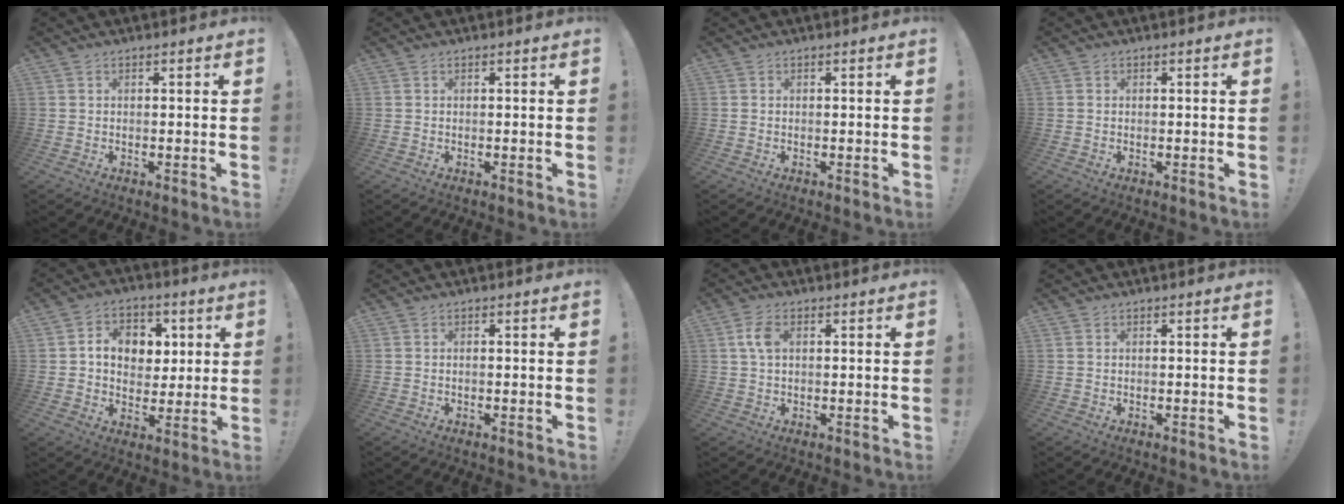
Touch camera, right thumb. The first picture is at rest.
{"total": 0.0}
{"total": 0.0}
{"total": 0.0}
{"total": 10.5, "force": [2.9, 8.7, 5.2], "torque": [-0.079, -0.004, 0.059]}
{"total": 0.0}
{"total": 4.9, "force": [1.0, 2.7, 3.9], "torque": [-0.070, 0.007, 0.018]}
{"total": 0.0}